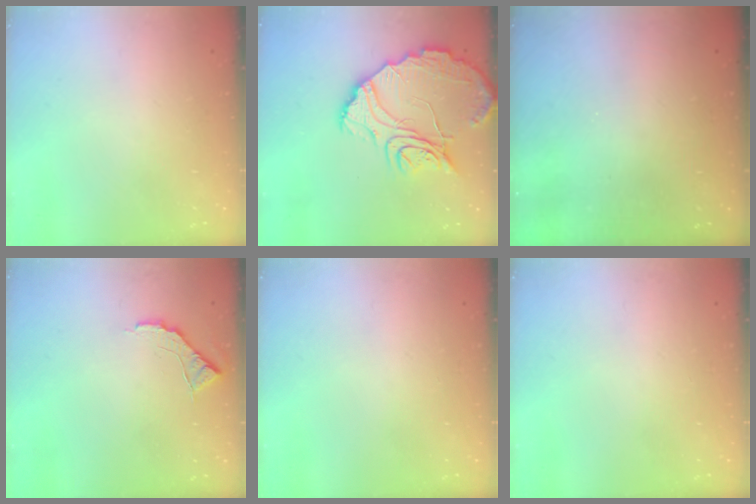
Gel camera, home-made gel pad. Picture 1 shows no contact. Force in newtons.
{"total": 15.2, "press": 15.1, "slide": 1.6}
{"total": 3.2, "press": 3.2, "slide": 0.1}
{"total": 6.7, "press": 6.7, "slide": 0.6}
{"total": 0.0}
{"total": 0.0}